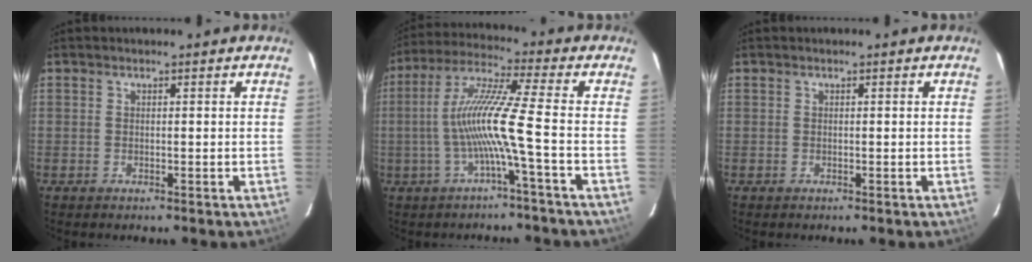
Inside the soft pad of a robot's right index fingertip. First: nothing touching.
{"total": 10.8, "force": [-2.7, -1.8, 10.3], "torque": [-0.202, 0.004, -0.049]}
{"total": 0.0}